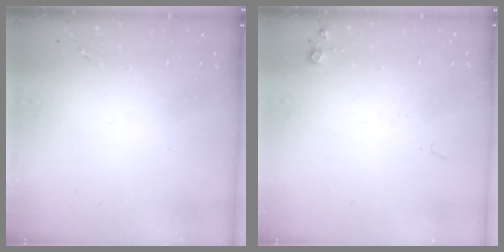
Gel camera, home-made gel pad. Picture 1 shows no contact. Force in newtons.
{"total": 6.2, "press": 6.2, "slide": 0.5}